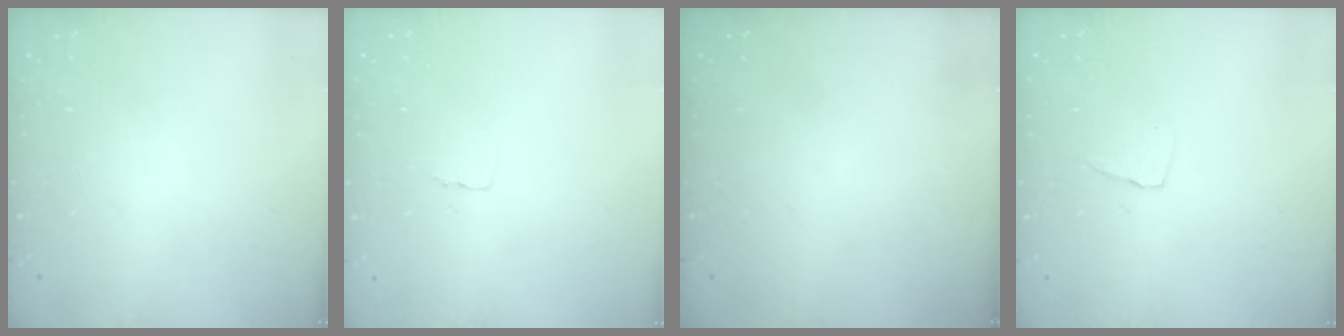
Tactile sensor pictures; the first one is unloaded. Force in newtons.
{"total": 2.6, "press": 2.6, "slide": 0.1}
{"total": 0.0}
{"total": 3.6, "press": 3.6, "slide": 0.3}